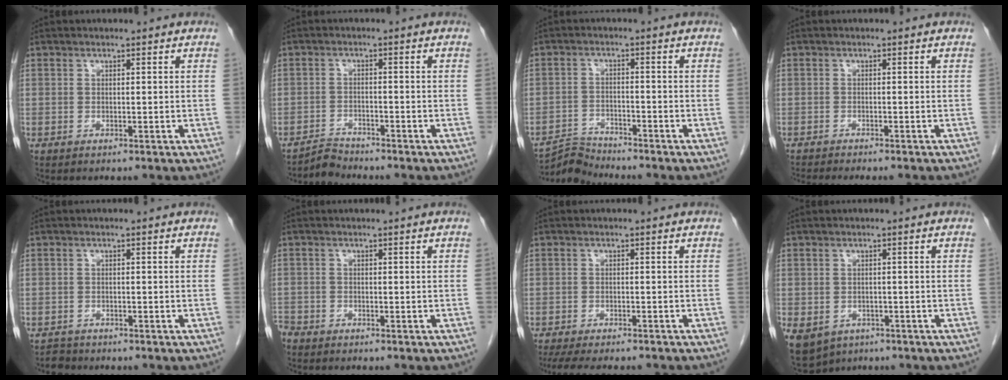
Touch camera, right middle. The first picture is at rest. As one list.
[{"total": 2.3, "force": [-2.2, -0.1, -0.7], "torque": [0.017, -0.012, -0.038]}, {"total": 3.9, "force": [-3.7, -0.6, -1.1], "torque": [0.018, -0.010, -0.068]}, {"total": 7.2, "force": [-6.4, 0.5, 3.2], "torque": [-0.028, -0.010, -0.092]}, {"total": 1.3, "force": [-1.2, 0.4, -0.4], "torque": [0.000, -0.002, -0.020]}, {"total": 2.7, "force": [-2.4, 1.1, 0.6], "torque": [-0.011, -0.002, -0.043]}, {"total": 11.5, "force": [-10.0, 2.5, 5.2], "torque": [-0.081, -0.012, -0.134]}, {"total": 14.5, "force": [-7.0, 11.4, 5.6], "torque": [-0.179, -0.012, -0.084]}]